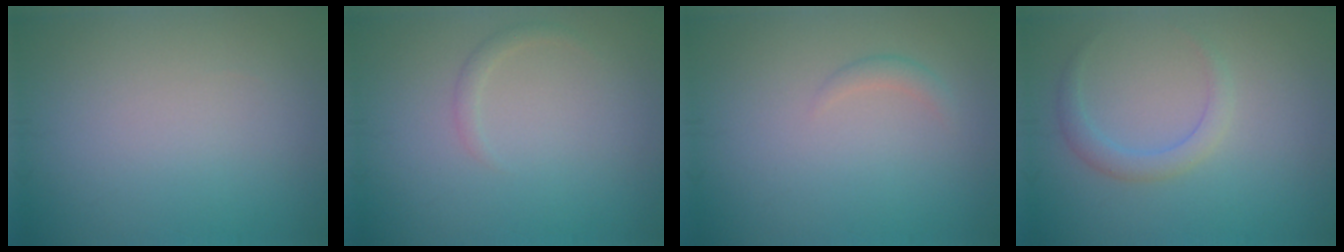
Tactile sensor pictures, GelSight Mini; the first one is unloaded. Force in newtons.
{"total": 0.9, "press": 0.9, "slide": 0.0}
{"total": 1.0, "press": 1.0, "slide": 0.0}
{"total": 2.0, "press": 2.0, "slide": 0.2}